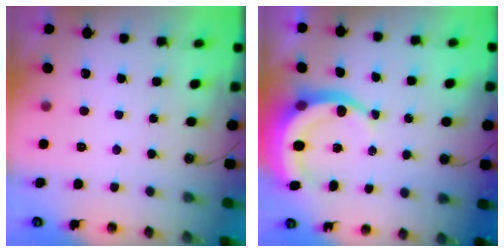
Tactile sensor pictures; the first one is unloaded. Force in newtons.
{"total": 7.9, "press": 7.8, "slide": 1.0}